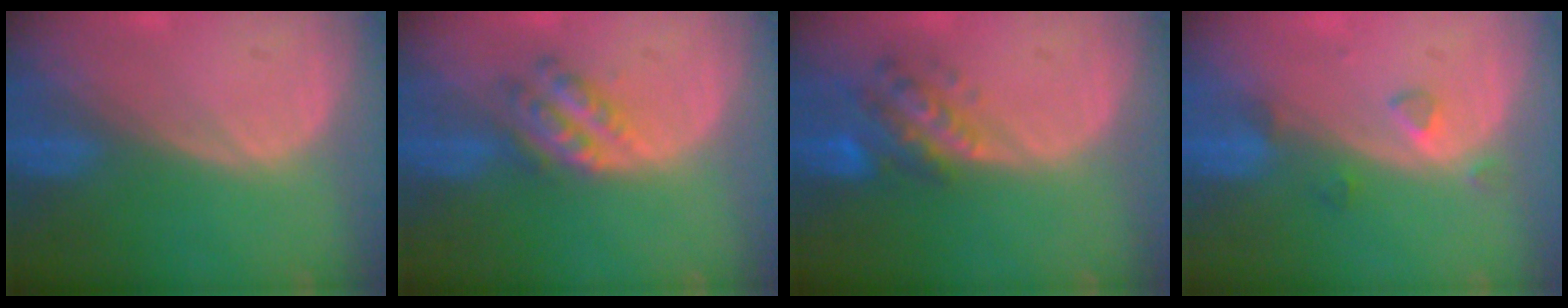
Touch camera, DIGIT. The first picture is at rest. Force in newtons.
{"total": 5.4, "press": 4.9, "slide": 2.2}
{"total": 6.1, "press": 5.9, "slide": 1.5}
{"total": 2.5, "press": 2.3, "slide": 0.9}